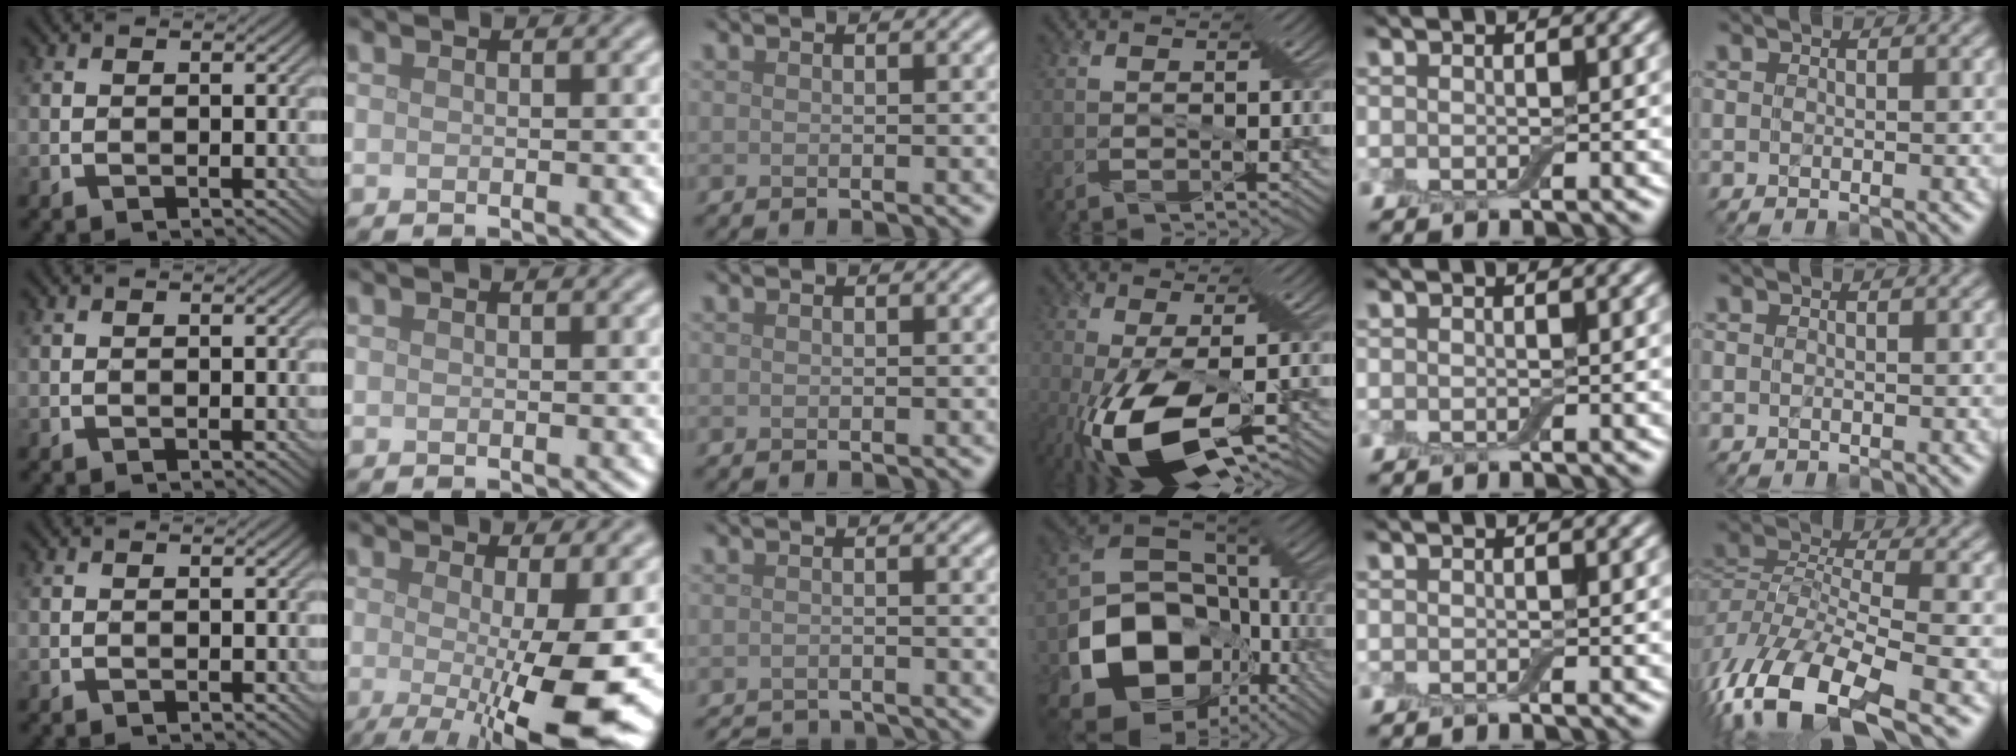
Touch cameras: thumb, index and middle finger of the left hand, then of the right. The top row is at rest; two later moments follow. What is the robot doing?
{"motion": "cut", "object": "cling film"}